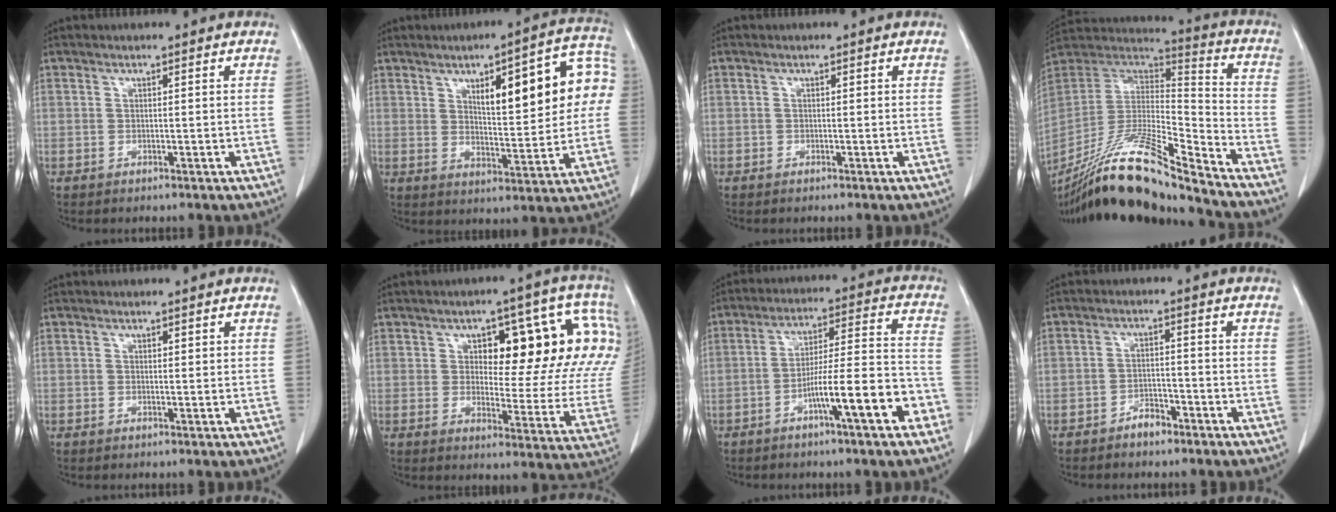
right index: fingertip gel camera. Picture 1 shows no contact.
{"total": 16.1, "force": [3.9, 4.2, 15.0], "torque": [-0.197, 0.032, 0.056]}
{"total": 0.5, "force": [-0.2, 0.5, 0.0], "torque": [0.005, 0.006, -0.007]}
{"total": 21.3, "force": [-17.4, 1.1, 12.1], "torque": [-0.256, -0.006, -0.324]}
{"total": 1.0, "force": [0.5, 0.4, 0.8], "torque": [-0.009, 0.001, 0.007]}
{"total": 20.3, "force": [6.6, 7.3, 17.8], "torque": [-0.199, 0.034, 0.096]}
{"total": 12.4, "force": [-5.7, 0.8, 10.9], "torque": [-0.174, 0.015, -0.089]}
{"total": 3.0, "force": [-2.3, 1.3, 1.3], "torque": [-0.019, 0.006, -0.037]}